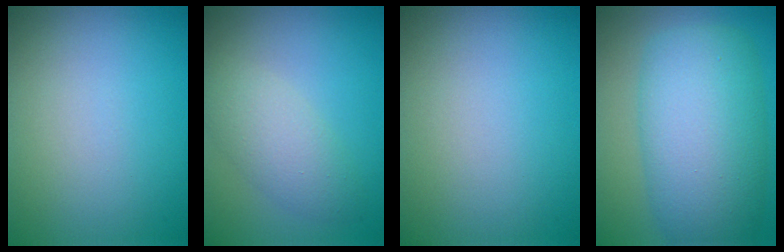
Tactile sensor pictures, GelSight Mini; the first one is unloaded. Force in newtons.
{"total": 3.4, "press": 3.4, "slide": 0.0}
{"total": 0.0}
{"total": 10.1, "press": 10.1, "slide": 0.1}